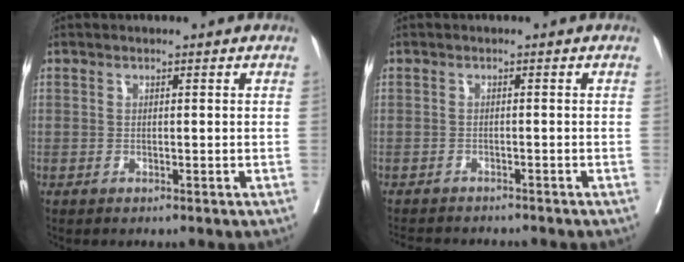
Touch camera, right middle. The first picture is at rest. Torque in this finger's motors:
{"motor_torque": [0.12, -0.38, 0.06, 0.02]}